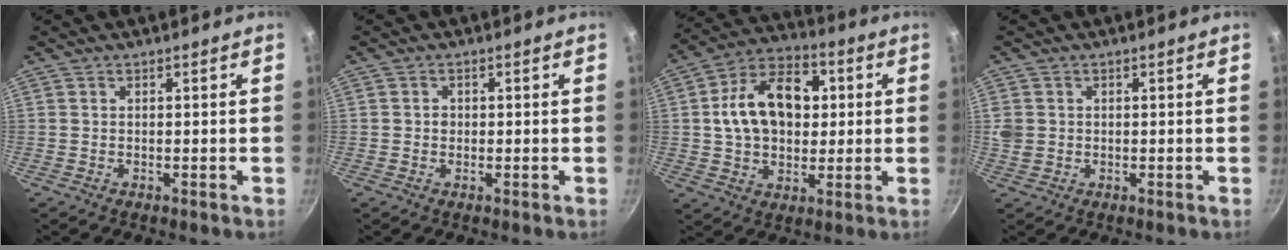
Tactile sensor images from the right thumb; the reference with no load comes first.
{"total": 1.3, "force": [-0.1, 1.2, 0.5], "torque": [-0.002, 0.004, -0.002]}
{"total": 16.6, "force": [2.5, 11.8, 11.5], "torque": [-0.158, 0.020, 0.029]}
{"total": 3.4, "force": [0.3, 3.0, 1.6], "torque": [-0.027, -0.002, 0.009]}